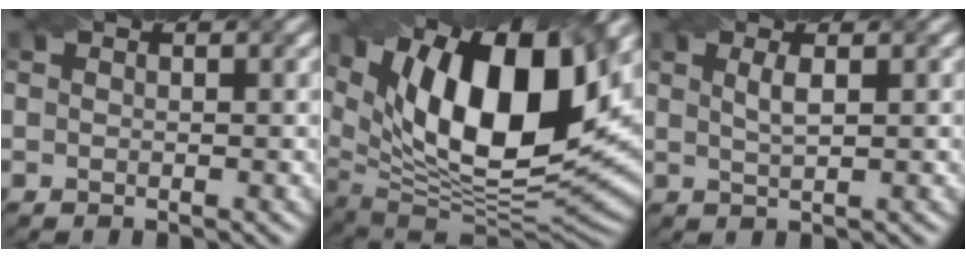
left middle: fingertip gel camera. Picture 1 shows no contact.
{"total": 16.4, "force": [6.3, 7.0, 13.5], "torque": [-0.228, 0.015, 0.102]}
{"total": 1.5, "force": [0.3, 0.4, 1.4], "torque": [-0.025, 0.001, 0.006]}